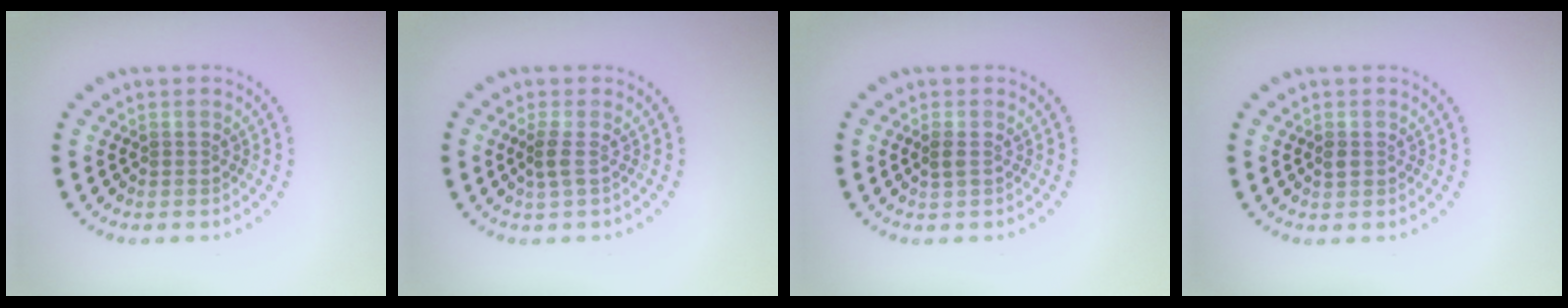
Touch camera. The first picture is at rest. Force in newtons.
{"total": 1.3, "press": 1.0, "slide": 0.8}
{"total": 0.9, "press": 0.9, "slide": 0.2}
{"total": 1.0, "press": 1.0, "slide": 0.2}